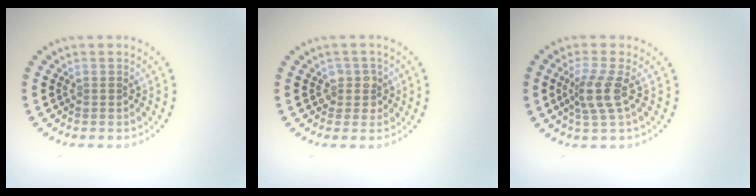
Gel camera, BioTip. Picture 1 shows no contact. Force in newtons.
{"total": 1.6, "press": 1.4, "slide": 0.8}
{"total": 2.6, "press": 2.0, "slide": 1.7}